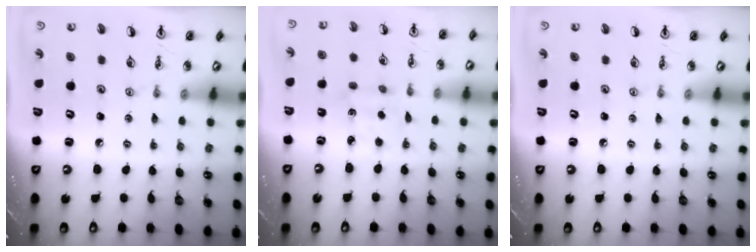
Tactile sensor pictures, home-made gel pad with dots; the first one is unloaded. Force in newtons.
{"total": 2.6, "press": 2.5, "slide": 0.3}
{"total": 0.0}